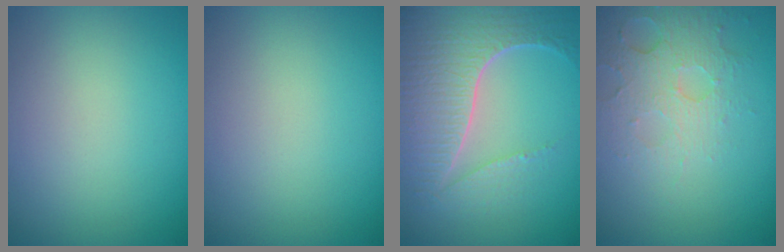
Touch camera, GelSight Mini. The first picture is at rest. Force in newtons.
{"total": 0.0}
{"total": 7.1, "press": 5.3, "slide": 4.6}
{"total": 4.7, "press": 3.1, "slide": 3.5}